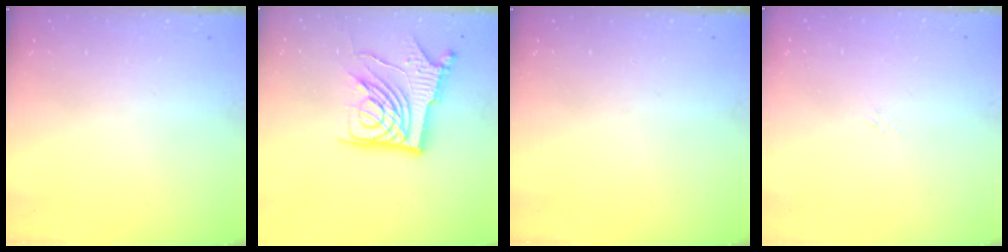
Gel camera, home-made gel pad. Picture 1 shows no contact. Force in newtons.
{"total": 14.8, "press": 14.7, "slide": 1.7}
{"total": 0.0}
{"total": 1.3, "press": 1.2, "slide": 0.3}